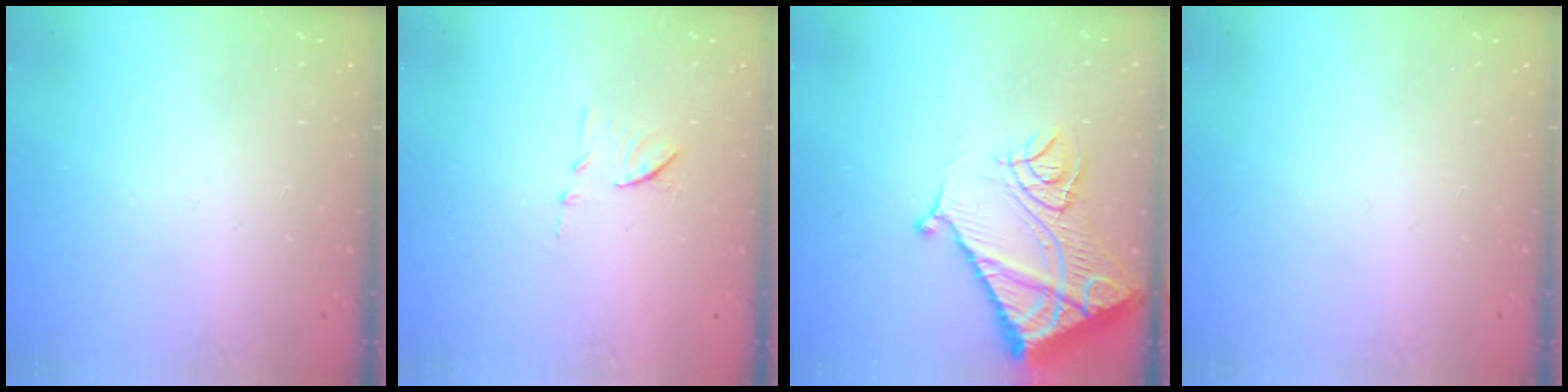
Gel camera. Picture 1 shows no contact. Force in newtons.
{"total": 8.1, "press": 8.0, "slide": 0.7}
{"total": 16.1, "press": 16.0, "slide": 1.8}
{"total": 0.0}